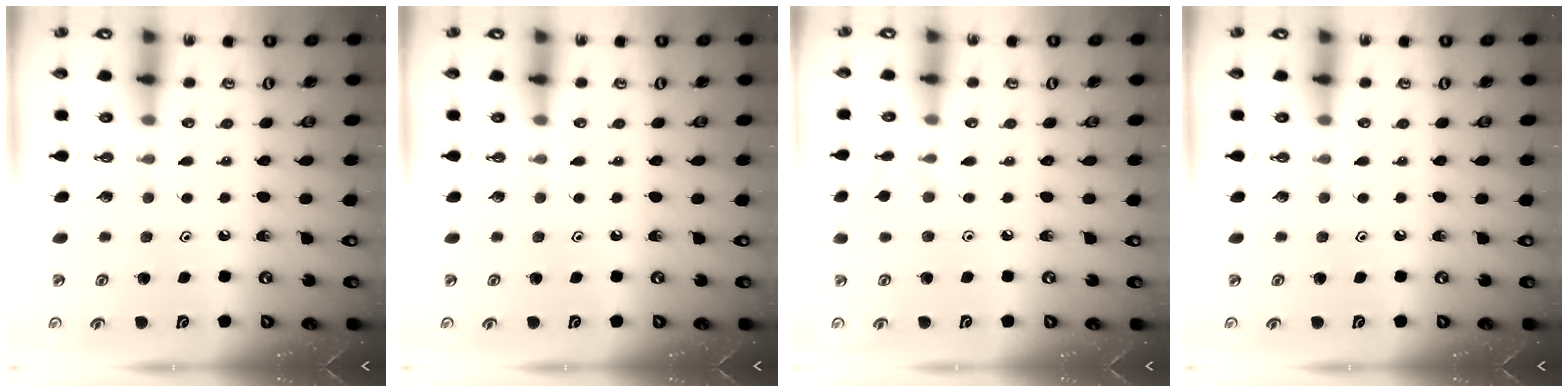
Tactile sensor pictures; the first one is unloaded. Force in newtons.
{"total": 0.0}
{"total": 4.2, "press": 4.1, "slide": 0.6}
{"total": 0.0}